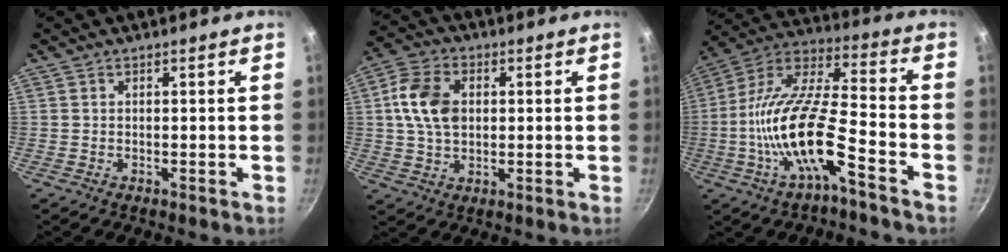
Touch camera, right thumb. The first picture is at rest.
{"total": 10.6, "force": [1.5, 7.4, 7.4], "torque": [-0.127, 0.012, 0.019]}
{"total": 17.6, "force": [-6.8, 5.3, 15.4], "torque": [-0.288, 0.050, -0.142]}